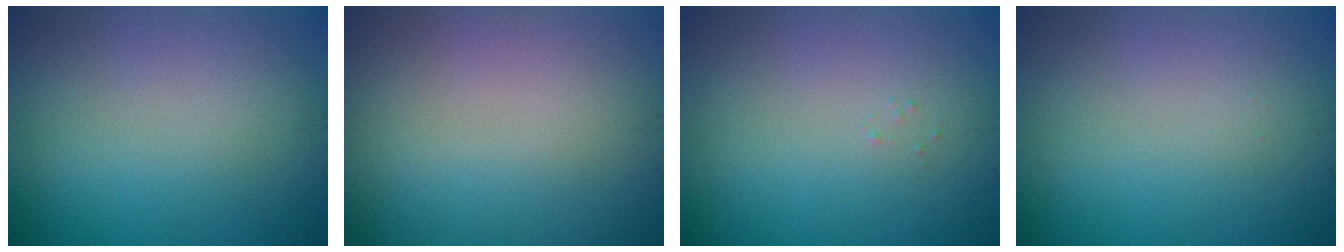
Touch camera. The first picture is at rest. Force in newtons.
{"total": 0.0}
{"total": 0.0}
{"total": 0.0}